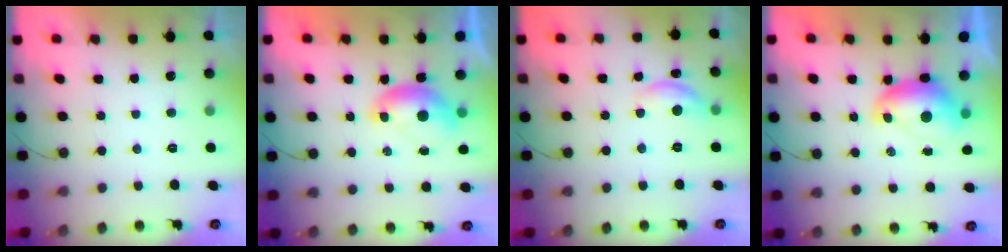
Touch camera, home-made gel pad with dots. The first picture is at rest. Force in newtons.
{"total": 6.9, "press": 6.9, "slide": 0.9}
{"total": 9.6, "press": 9.6, "slide": 0.5}
{"total": 8.5, "press": 8.4, "slide": 1.0}